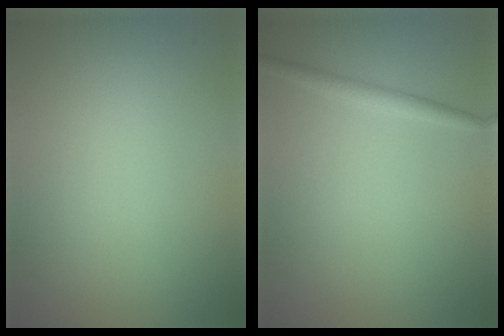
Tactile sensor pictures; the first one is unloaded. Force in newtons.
{"total": 1.4, "press": 1.4, "slide": 0.1}